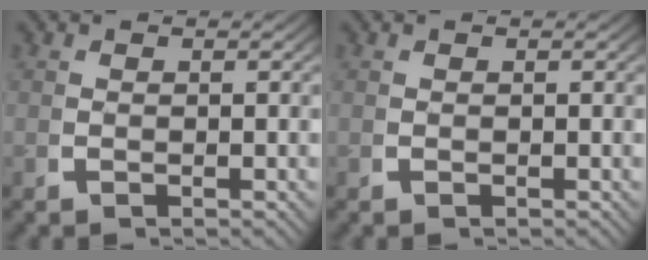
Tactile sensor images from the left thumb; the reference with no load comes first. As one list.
[{"total": 0.0}]